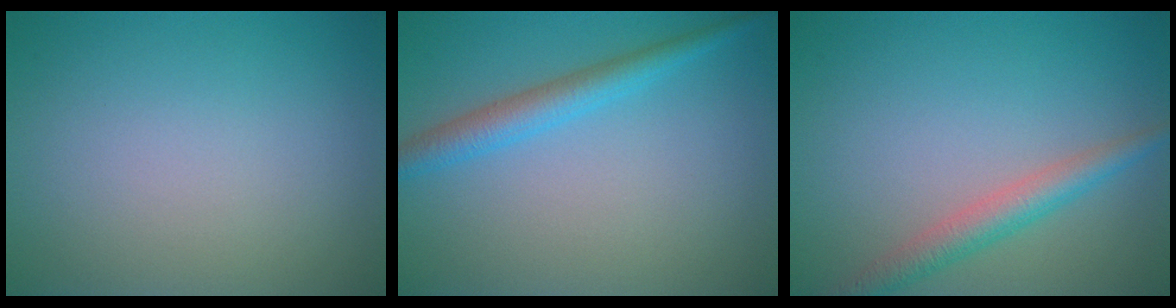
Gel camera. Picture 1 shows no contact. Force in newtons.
{"total": 3.0, "press": 3.0, "slide": 0.1}
{"total": 3.0, "press": 3.0, "slide": 0.1}